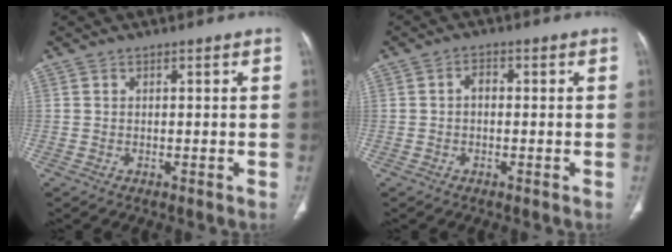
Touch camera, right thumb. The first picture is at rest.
{"total": 2.1, "force": [-0.2, 1.4, 1.6], "torque": [-0.021, 0.011, -0.007]}